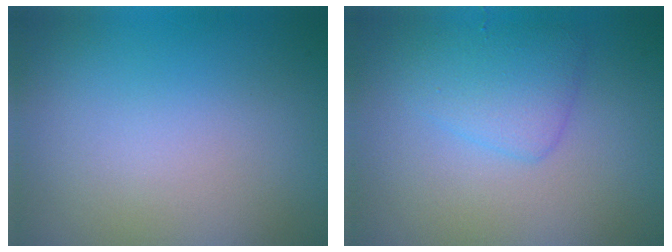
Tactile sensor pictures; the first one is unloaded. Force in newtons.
{"total": 2.5, "press": 2.5, "slide": 0.1}